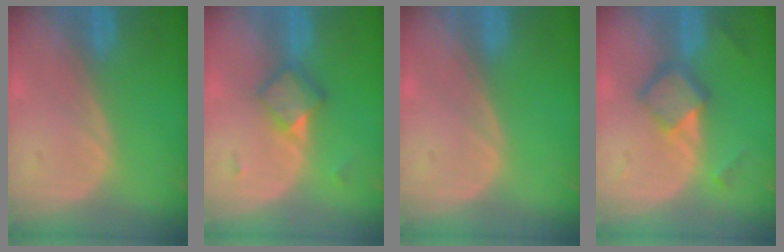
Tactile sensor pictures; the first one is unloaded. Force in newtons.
{"total": 4.8, "press": 4.2, "slide": 2.2}
{"total": 0.0}
{"total": 5.8, "press": 5.0, "slide": 2.9}